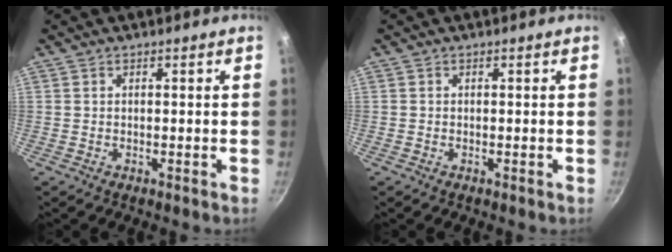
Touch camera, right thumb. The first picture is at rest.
{"total": 0.0}